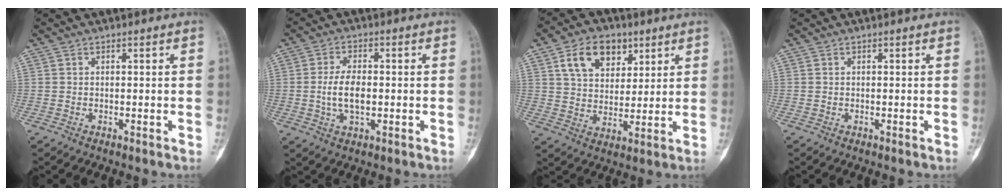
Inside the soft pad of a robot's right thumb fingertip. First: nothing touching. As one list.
[{"total": 6.5, "force": [-0.6, 3.3, 5.5], "torque": [-0.102, 0.002, -0.013]}, {"total": 11.7, "force": [5.5, 7.9, 6.7], "torque": [-0.080, -0.017, 0.097]}, {"total": 0.0}]